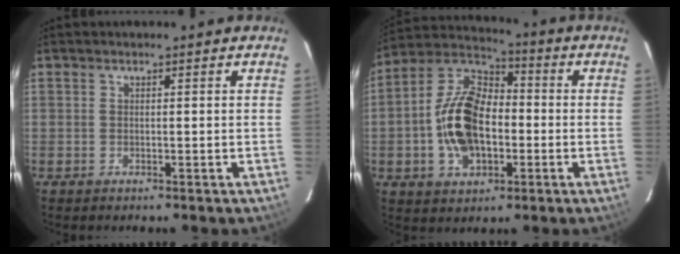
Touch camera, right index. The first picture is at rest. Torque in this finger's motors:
{"motor_torque": [1.47, -0.67, 0.79, 0.14]}